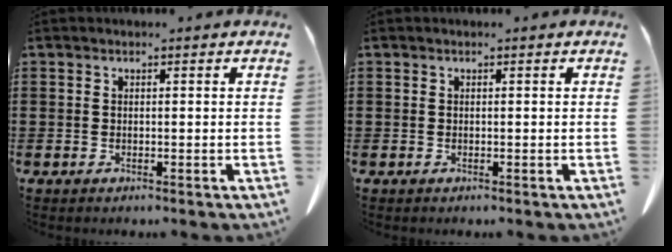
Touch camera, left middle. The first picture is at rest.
{"total": 0.0}